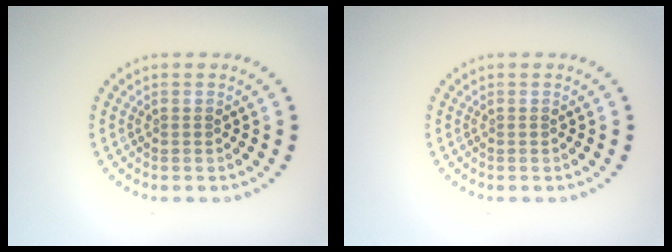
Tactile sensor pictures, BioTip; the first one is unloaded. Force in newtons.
{"total": 0.0}